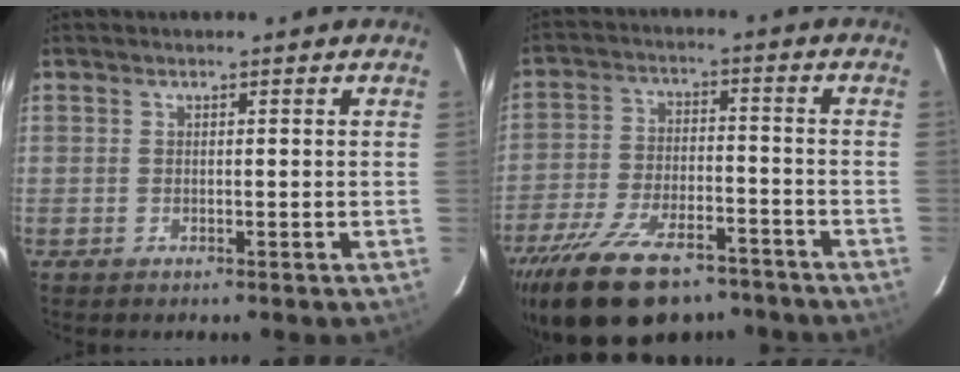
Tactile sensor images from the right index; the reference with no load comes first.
{"total": 20.2, "force": [-15.0, 8.6, 10.4], "torque": [-0.216, -0.022, -0.237]}